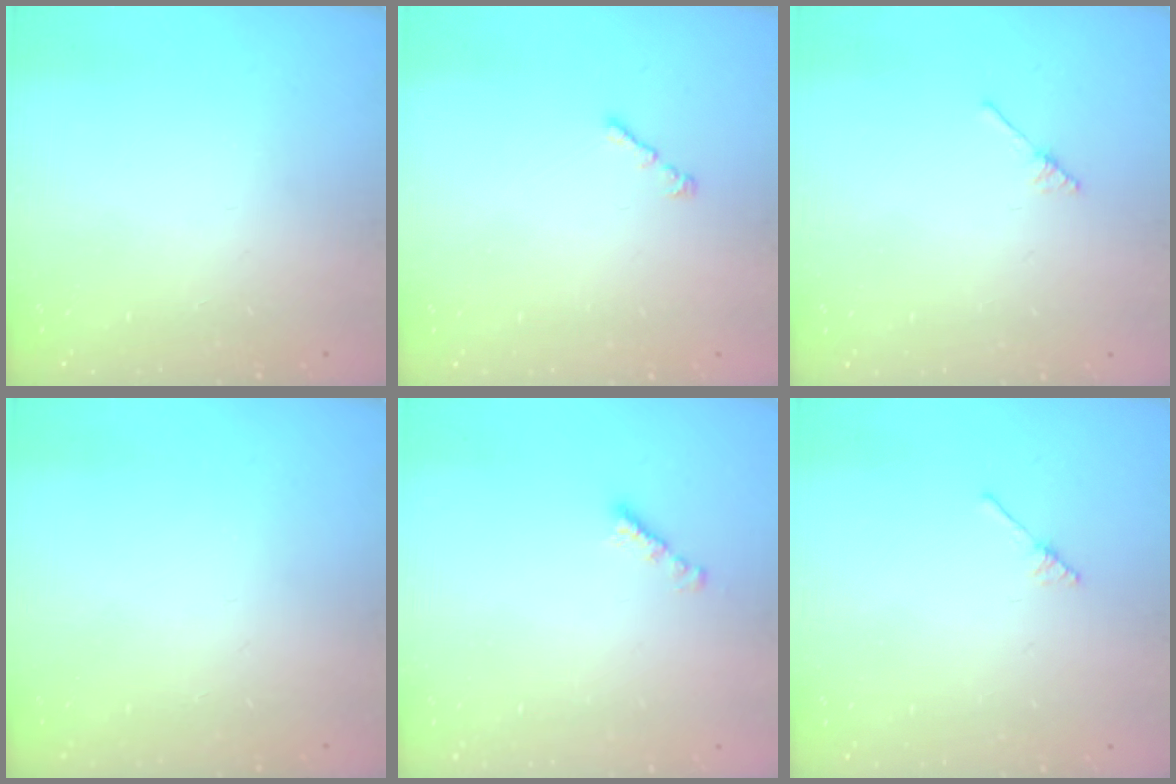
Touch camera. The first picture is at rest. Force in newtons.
{"total": 1.0, "press": 0.9, "slide": 0.5}
{"total": 2.0, "press": 2.0, "slide": 0.2}
{"total": 0.0}
{"total": 2.1, "press": 2.0, "slide": 0.7}
{"total": 2.0, "press": 2.0, "slide": 0.2}